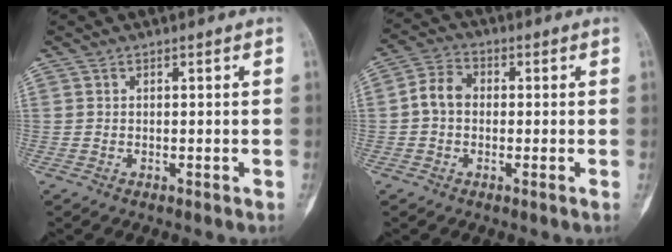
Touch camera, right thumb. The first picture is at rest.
{"total": 5.3, "force": [-0.3, 3.7, 3.7], "torque": [-0.060, 0.012, -0.020]}